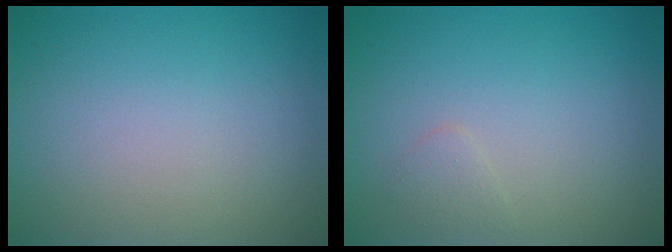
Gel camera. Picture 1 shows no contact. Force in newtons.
{"total": 0.8, "press": 0.8, "slide": 0.1}